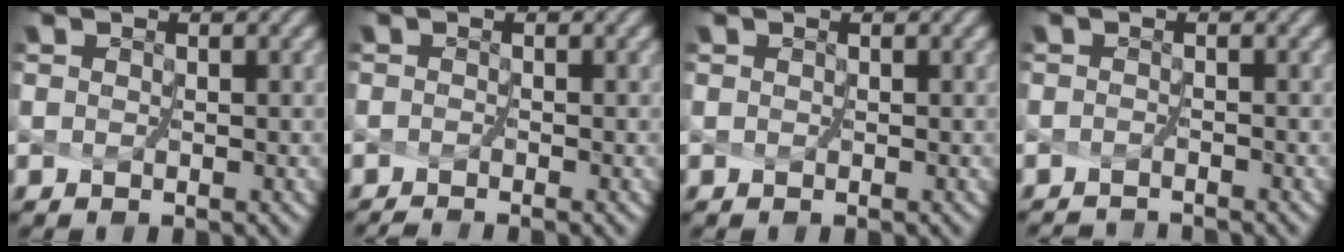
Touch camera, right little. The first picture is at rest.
{"total": 1.3, "force": [-1.2, -0.5, 0.2], "torque": [-0.012, -0.010, -0.026]}
{"total": 0.0}
{"total": 2.2, "force": [-2.2, -0.5, -0.3], "torque": [0.000, -0.015, -0.038]}